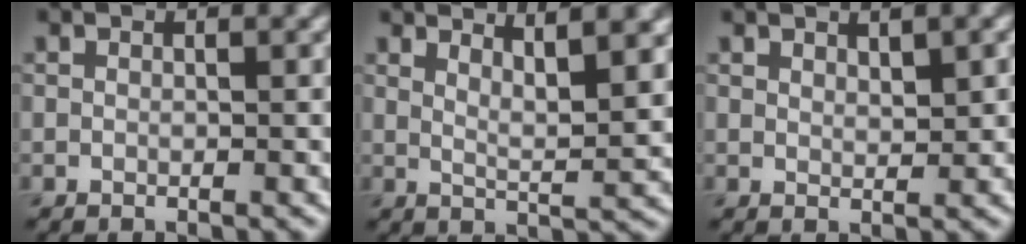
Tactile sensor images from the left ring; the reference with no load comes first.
{"total": 4.8, "force": [3.3, 0.9, 3.3], "torque": [-0.042, -0.002, 0.050]}
{"total": 1.8, "force": [1.3, 0.4, 1.1], "torque": [-0.017, -0.001, 0.023]}